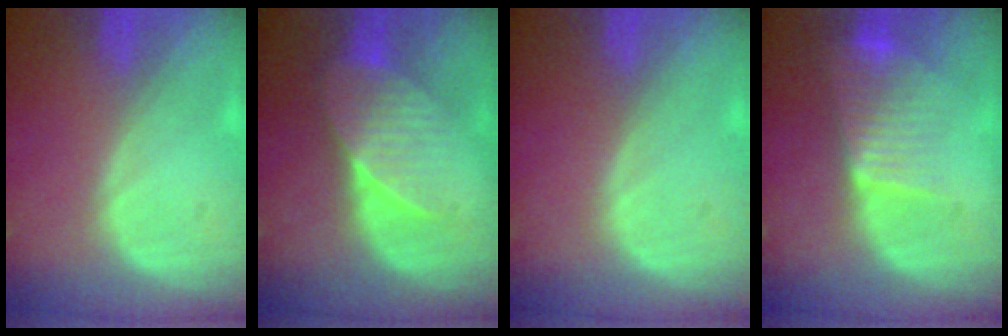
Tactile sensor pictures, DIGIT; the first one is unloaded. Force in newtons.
{"total": 7.0, "press": 6.6, "slide": 2.3}
{"total": 0.0}
{"total": 7.7, "press": 6.6, "slide": 4.0}